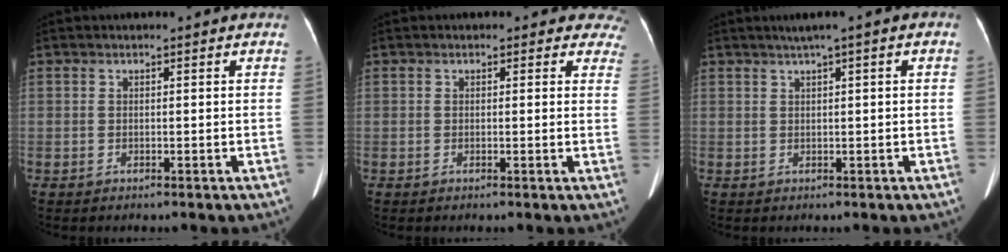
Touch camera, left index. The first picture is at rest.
{"total": 4.2, "force": [3.4, 2.4, 0.0], "torque": [0.037, -0.014, -0.001]}
{"total": 2.4, "force": [1.0, 0.0, 2.2], "torque": [-0.037, 0.014, 0.017]}